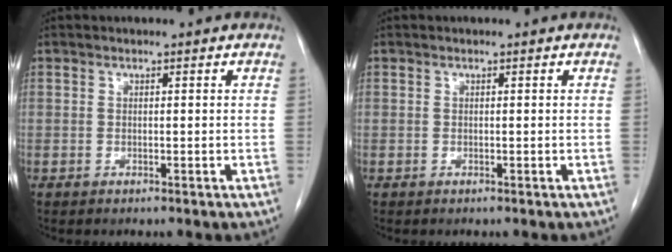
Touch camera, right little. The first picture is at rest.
{"total": 0.0}